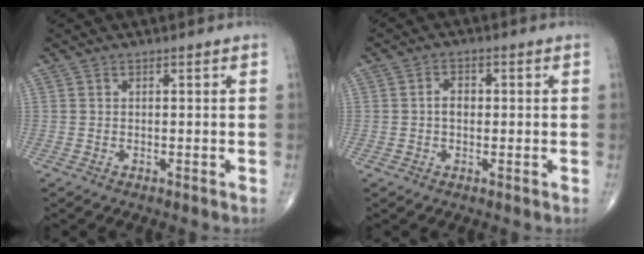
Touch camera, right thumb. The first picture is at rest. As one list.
[{"total": 3.0, "force": [0.0, 2.1, 2.1], "torque": [-0.030, 0.010, -0.003]}]